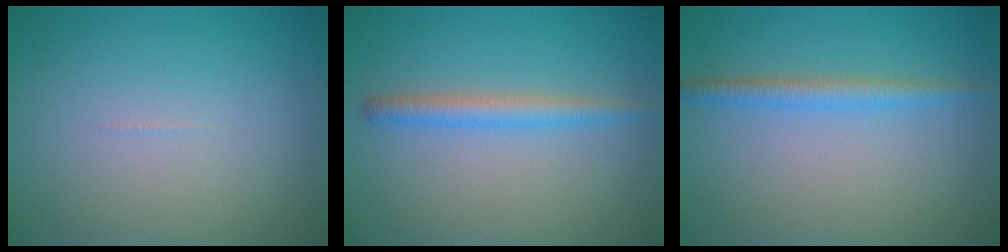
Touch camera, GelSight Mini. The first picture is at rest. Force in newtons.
{"total": 2.2, "press": 2.2, "slide": 0.2}
{"total": 2.1, "press": 2.1, "slide": 0.2}